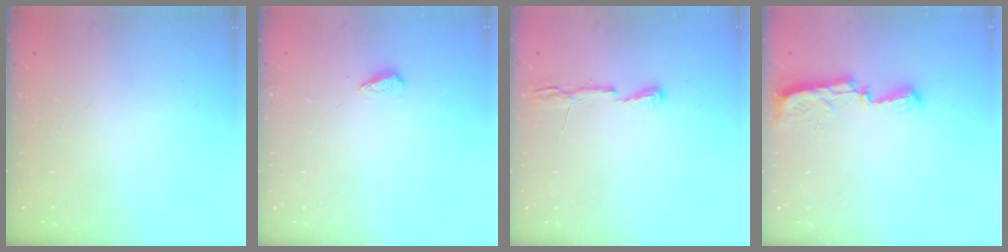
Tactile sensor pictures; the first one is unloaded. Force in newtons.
{"total": 2.7, "press": 2.6, "slide": 0.4}
{"total": 4.3, "press": 4.2, "slide": 0.6}
{"total": 7.8, "press": 7.8, "slide": 0.8}